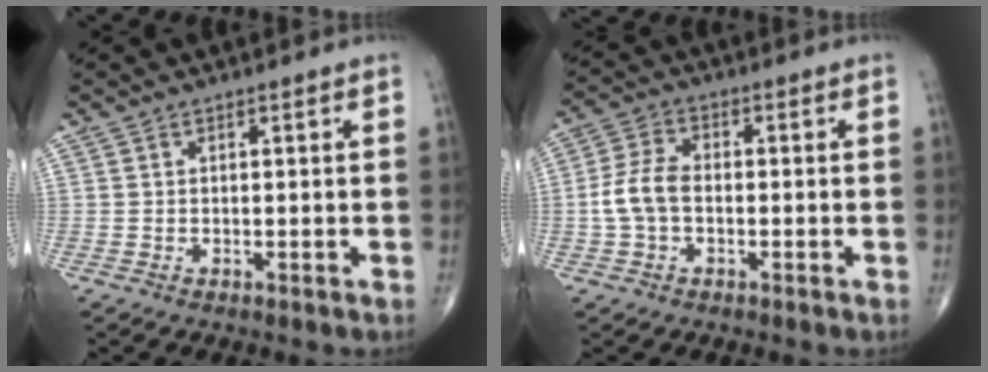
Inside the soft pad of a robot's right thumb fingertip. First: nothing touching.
{"total": 6.6, "force": [-0.9, 4.1, 5.0], "torque": [-0.109, 0.022, -0.023]}